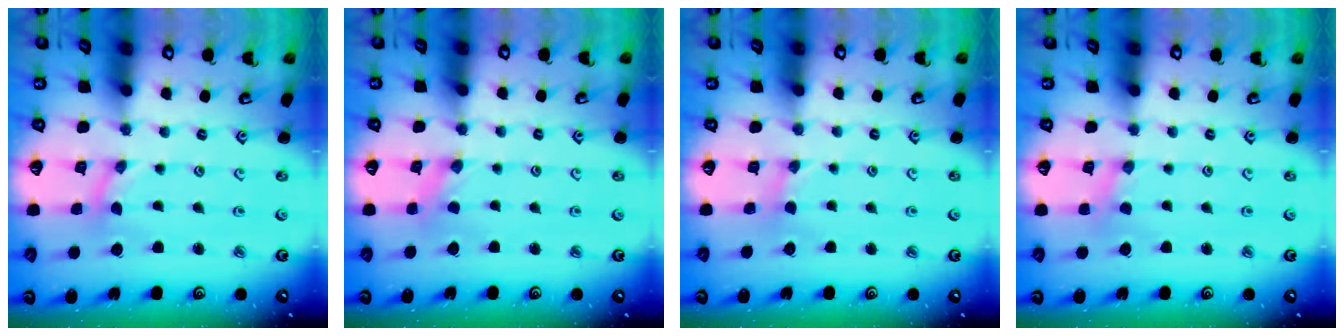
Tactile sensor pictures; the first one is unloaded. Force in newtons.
{"total": 0.0}
{"total": 1.3, "press": 1.2, "slide": 0.3}
{"total": 0.0}